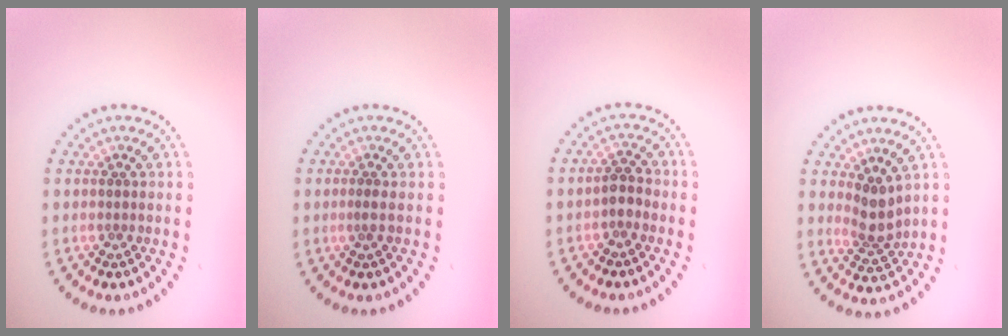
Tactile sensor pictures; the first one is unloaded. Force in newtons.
{"total": 0.7, "press": 0.4, "slide": 0.6}
{"total": 1.6, "press": 1.4, "slide": 0.8}
{"total": 2.7, "press": 2.1, "slide": 1.7}